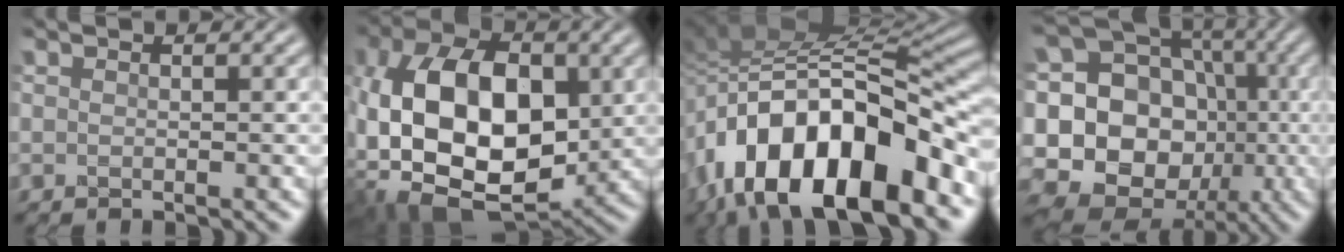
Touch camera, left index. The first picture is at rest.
{"total": 14.5, "force": [0.5, 9.4, 11.1], "torque": [-0.203, 0.000, 0.014]}
{"total": 15.0, "force": [-6.9, 7.6, 10.9], "torque": [-0.178, 0.014, -0.123]}
{"total": 20.9, "force": [-2.2, 18.8, 9.0], "torque": [-0.207, 0.019, -0.062]}